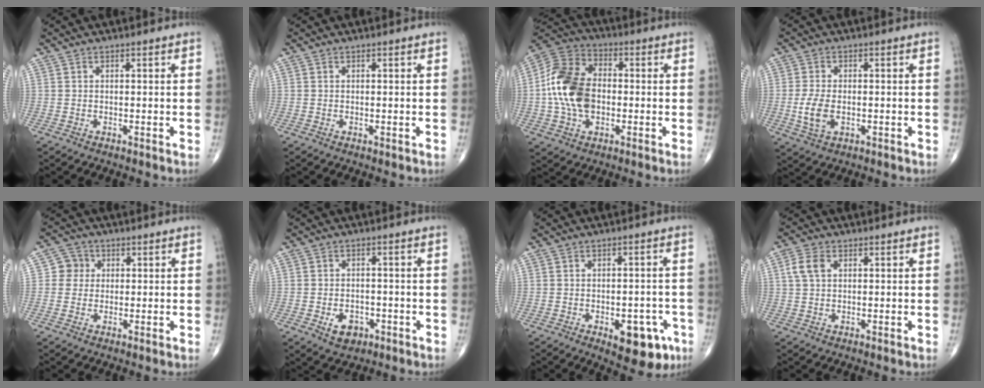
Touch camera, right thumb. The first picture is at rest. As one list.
[{"total": 0.0}, {"total": 15.2, "force": [-1.0, 10.1, 11.3], "torque": [-0.215, 0.025, -0.023]}, {"total": 5.6, "force": [-0.9, 3.3, 4.4], "torque": [-0.093, -0.003, -0.014]}, {"total": 3.8, "force": [0.6, 3.7, 0.6], "torque": [0.018, 0.006, 0.000]}, {"total": 5.2, "force": [-1.9, 3.8, 3.0], "torque": [-0.030, 0.009, -0.021]}, {"total": 9.7, "force": [-4.4, 4.9, 7.2], "torque": [-0.063, 0.022, -0.046]}, {"total": 3.9, "force": [1.1, 2.6, 2.7], "torque": [-0.061, 0.007, 0.021]}]